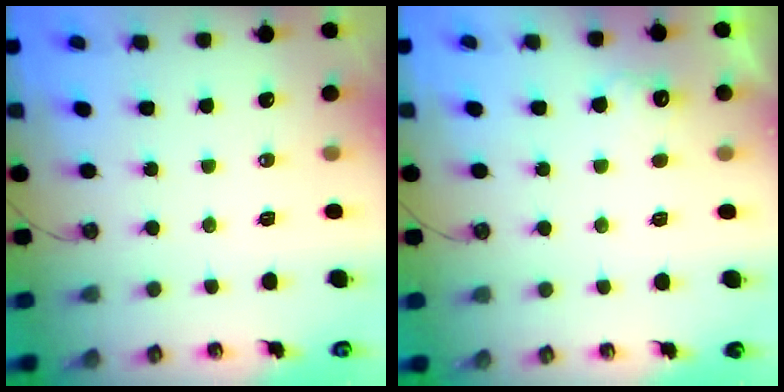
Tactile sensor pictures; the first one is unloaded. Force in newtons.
{"total": 6.1, "press": 5.9, "slide": 1.3}